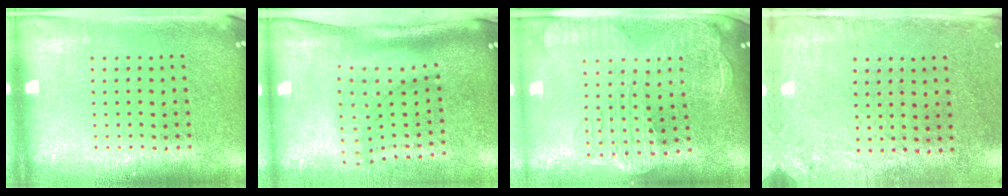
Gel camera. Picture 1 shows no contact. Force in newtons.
{"total": 2.3, "press": 1.6, "slide": 1.6}
{"total": 3.0, "press": 2.5, "slide": 1.7}
{"total": 2.8, "press": 2.3, "slide": 1.6}